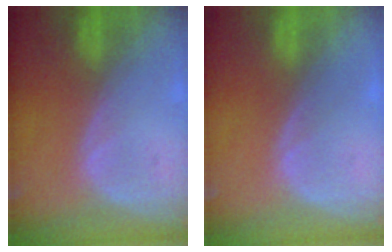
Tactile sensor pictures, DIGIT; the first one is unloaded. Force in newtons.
{"total": 0.0}